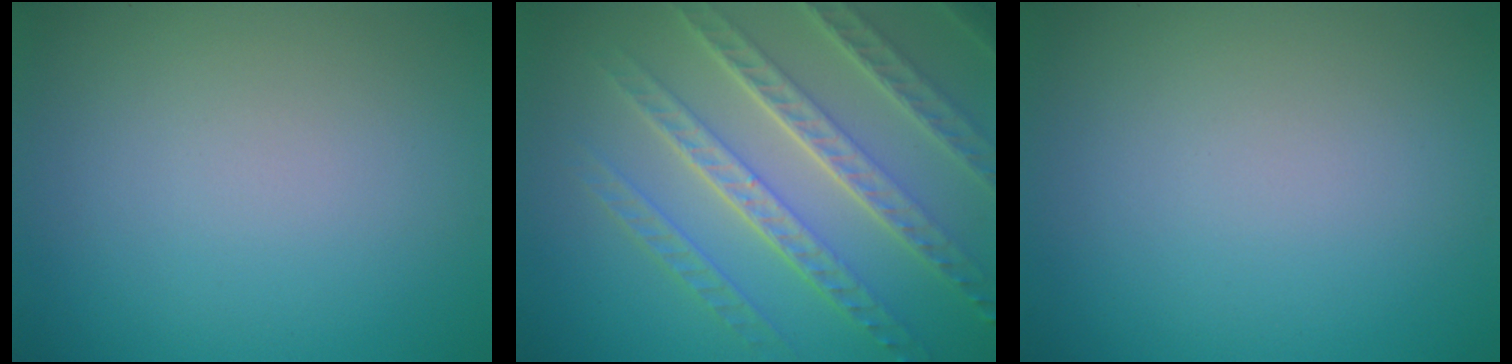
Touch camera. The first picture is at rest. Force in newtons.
{"total": 8.3, "press": 5.7, "slide": 5.9}
{"total": 0.0}